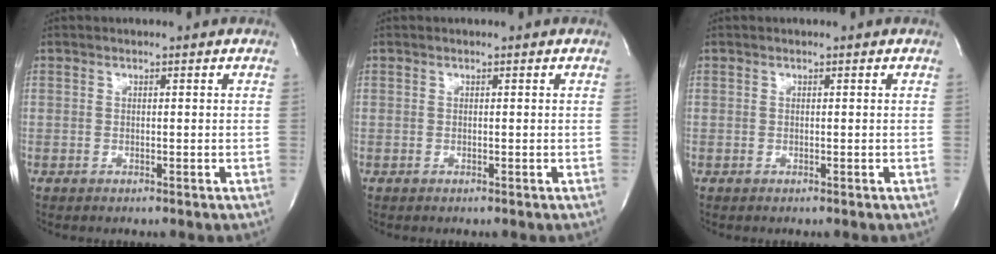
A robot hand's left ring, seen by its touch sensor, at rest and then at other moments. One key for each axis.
{"total": 0.0}
{"total": 0.0}